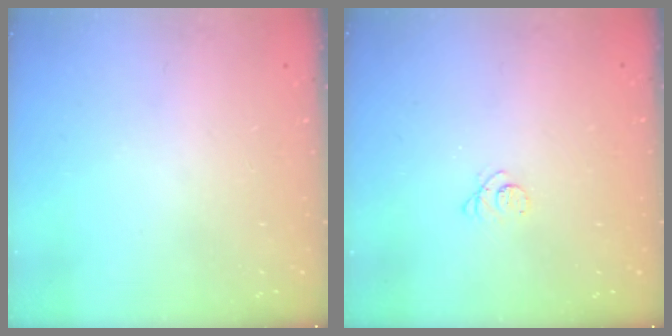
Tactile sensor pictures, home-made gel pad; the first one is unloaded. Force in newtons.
{"total": 2.5, "press": 2.5, "slide": 0.3}